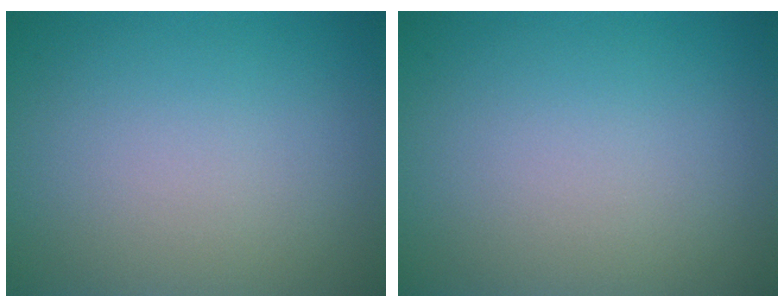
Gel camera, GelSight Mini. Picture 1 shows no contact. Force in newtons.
{"total": 0.0}